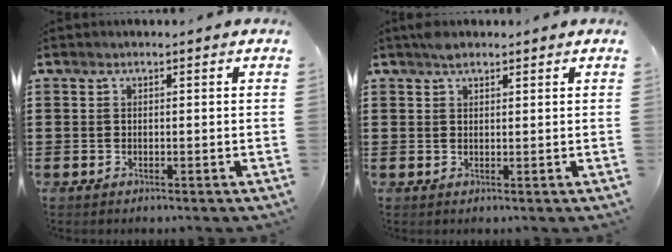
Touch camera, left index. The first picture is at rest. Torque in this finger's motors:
{"motor_torque": [0.19, -0.16, 0.02, 0.01]}